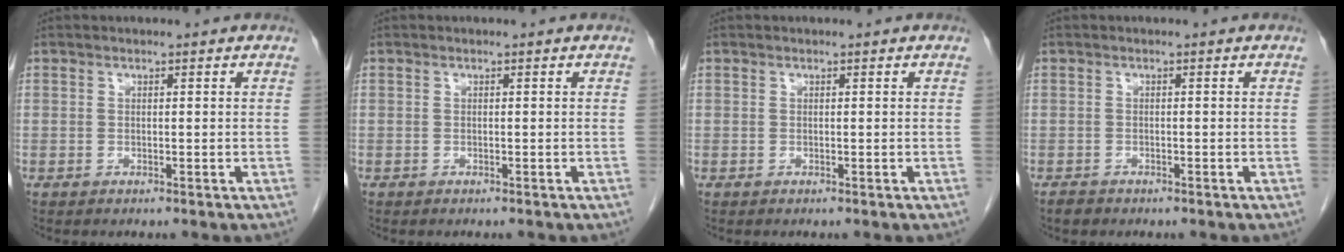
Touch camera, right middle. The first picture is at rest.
{"total": 0.0}
{"total": 0.0}
{"total": 1.2, "force": [-1.0, 0.6, 0.4], "torque": [-0.018, -0.002, -0.016]}